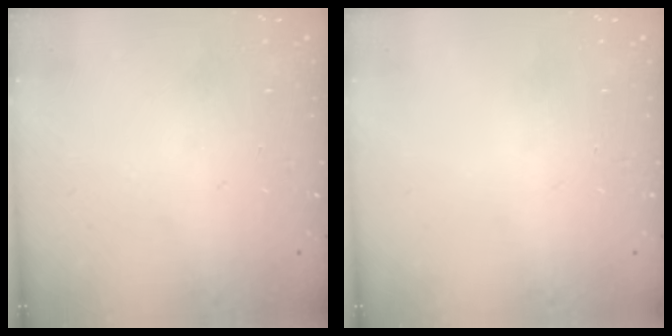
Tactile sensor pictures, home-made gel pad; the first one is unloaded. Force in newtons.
{"total": 0.0}